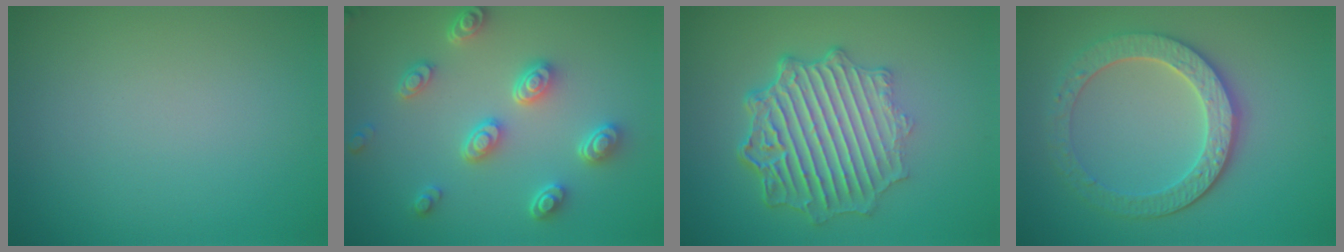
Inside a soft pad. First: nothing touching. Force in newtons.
{"total": 4.4, "press": 3.6, "slide": 2.5}
{"total": 7.1, "press": 5.3, "slide": 4.7}
{"total": 4.6, "press": 4.1, "slide": 2.1}